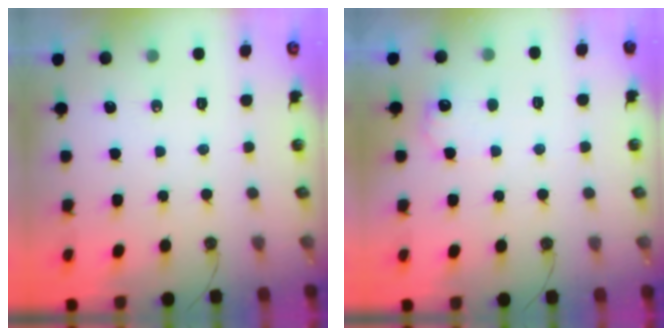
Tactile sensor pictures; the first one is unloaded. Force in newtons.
{"total": 7.0, "press": 7.0, "slide": 0.4}